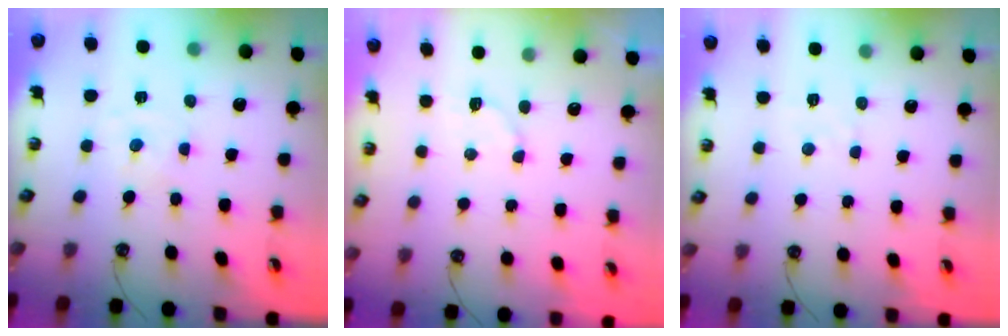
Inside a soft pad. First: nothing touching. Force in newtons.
{"total": 2.8, "press": 2.5, "slide": 1.1}
{"total": 3.2, "press": 3.1, "slide": 0.5}